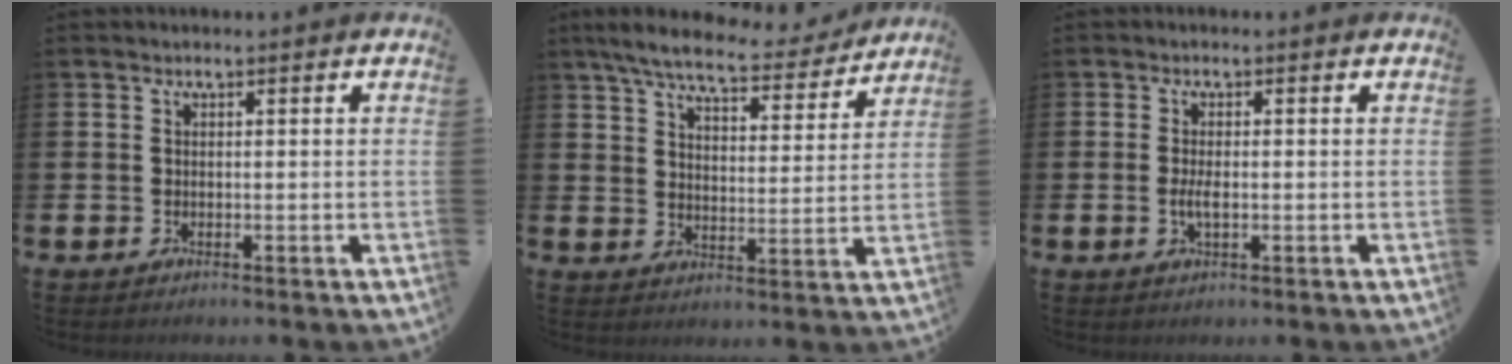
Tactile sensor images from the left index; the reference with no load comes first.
{"total": 7.6, "force": [6.9, 1.4, 2.9], "torque": [-0.081, -0.035, 0.119]}
{"total": 2.0, "force": [-0.2, 0.7, 1.9], "torque": [-0.026, -0.003, -0.006]}